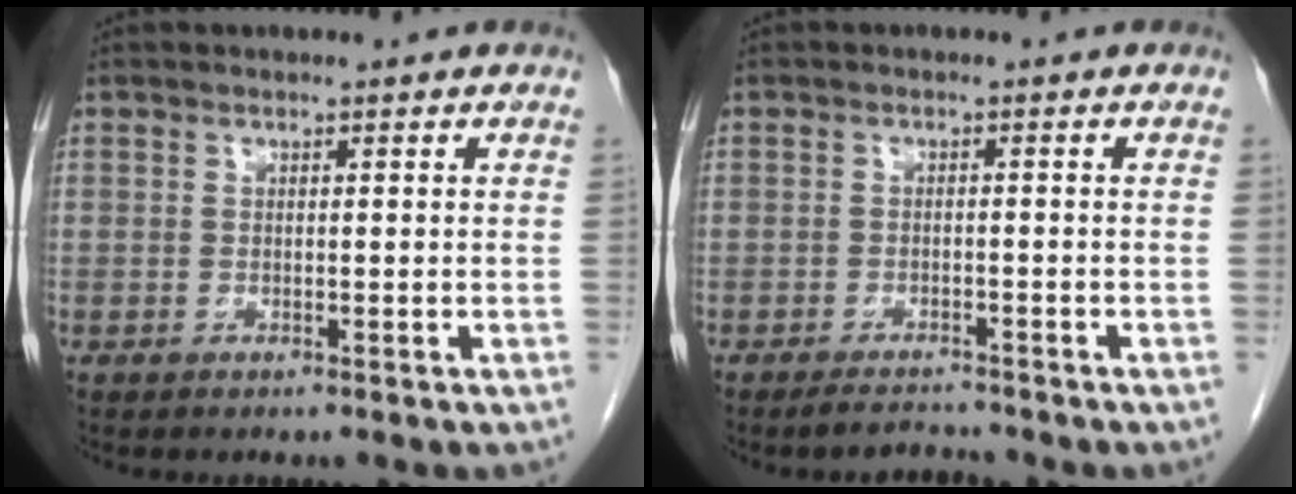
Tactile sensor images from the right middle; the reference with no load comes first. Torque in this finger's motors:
{"motor_torque": [0.16, -0.46, 0.05, 0.03]}